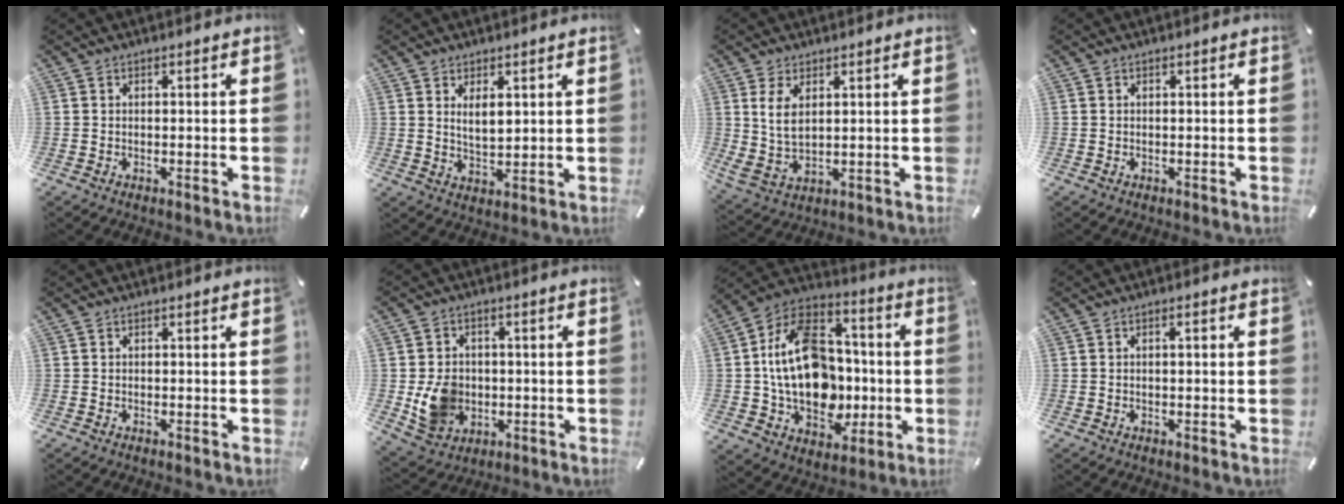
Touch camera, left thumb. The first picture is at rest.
{"total": 4.8, "force": [2.3, 2.2, 3.5], "torque": [-0.060, -0.007, 0.038]}
{"total": 6.2, "force": [2.6, 2.9, 4.8], "torque": [-0.114, -0.013, 0.042]}
{"total": 0.0}
{"total": 0.0}
{"total": 9.0, "force": [-0.9, 8.1, 3.8], "torque": [-0.069, 0.007, -0.014]}
{"total": 21.6, "force": [-1.4, 16.1, 14.3], "torque": [-0.275, 0.015, -0.018]}
{"total": 1.4, "force": [0.1, 0.4, 1.3], "torque": [-0.024, 0.001, 0.000]}